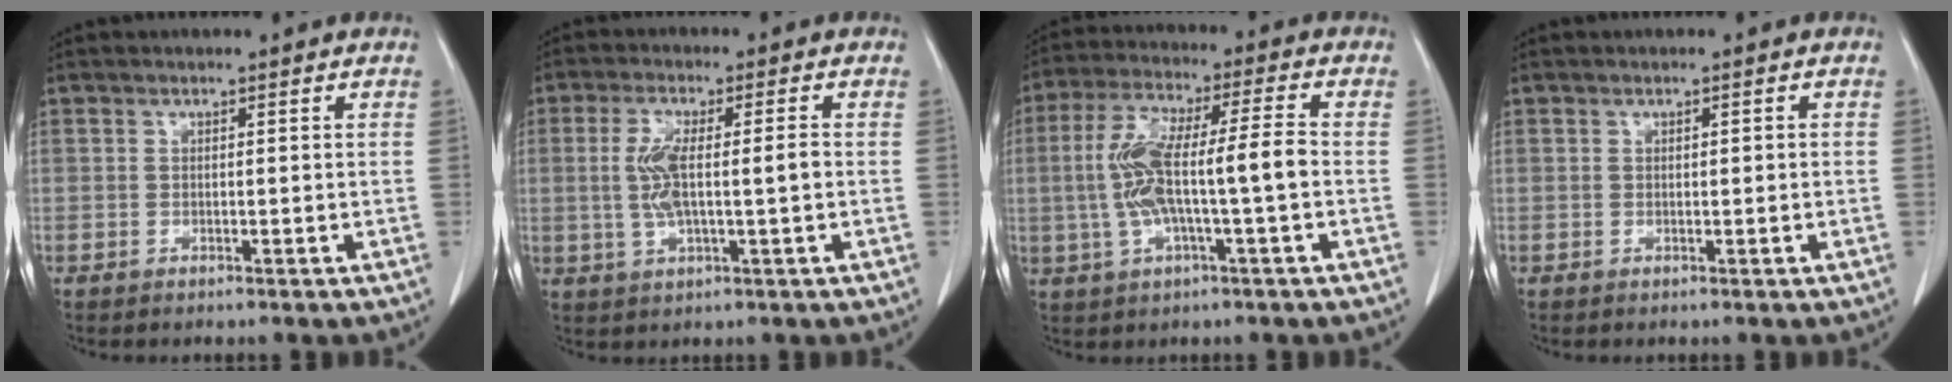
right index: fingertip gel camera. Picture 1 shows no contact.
{"total": 7.2, "force": [0.0, 1.7, 7.0], "torque": [-0.146, 0.008, 0.006]}
{"total": 11.6, "force": [-1.0, 1.7, 11.4], "torque": [-0.229, 0.024, -0.016]}
{"total": 0.8, "force": [0.0, 0.1, 0.8], "torque": [-0.014, -0.001, 0.002]}